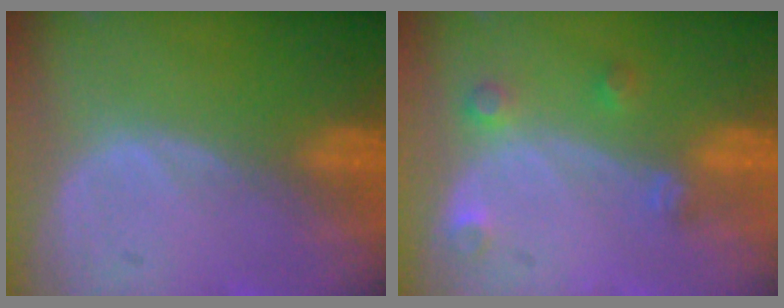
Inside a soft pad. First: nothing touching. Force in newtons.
{"total": 2.7, "press": 2.7, "slide": 0.3}